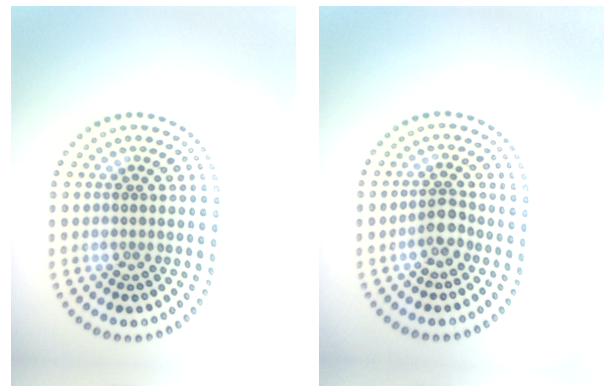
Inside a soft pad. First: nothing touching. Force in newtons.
{"total": 2.1, "press": 1.9, "slide": 1.0}